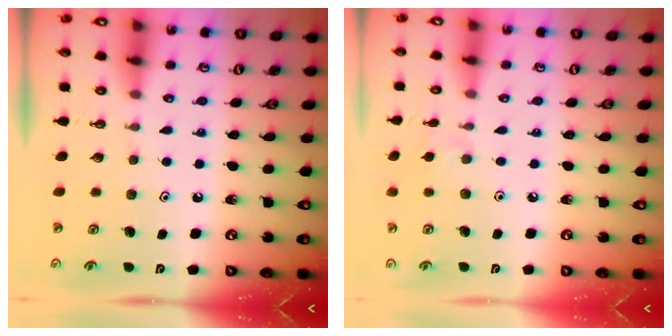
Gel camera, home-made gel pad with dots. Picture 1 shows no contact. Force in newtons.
{"total": 4.2, "press": 4.1, "slide": 0.6}